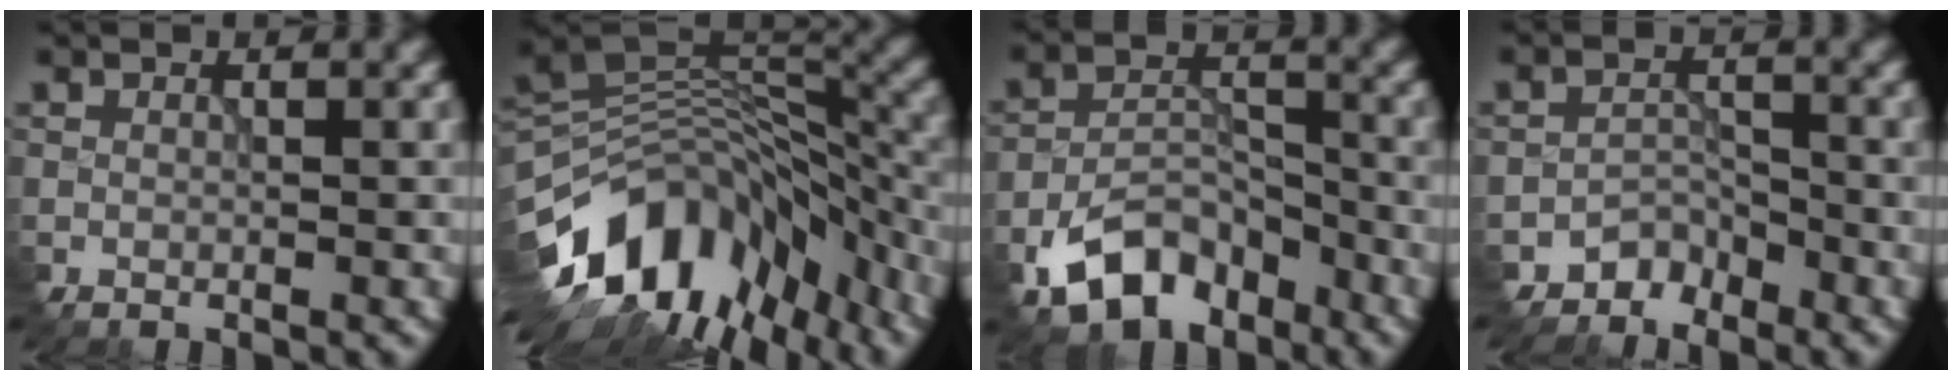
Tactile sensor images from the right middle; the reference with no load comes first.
{"total": 13.6, "force": [-7.8, 8.0, 7.7], "torque": [-0.166, 0.016, -0.127]}
{"total": 5.9, "force": [-4.3, 3.1, 2.5], "torque": [-0.052, 0.003, -0.081]}
{"total": 2.1, "force": [-1.8, 0.3, -1.0], "torque": [0.010, 0.016, -0.033]}